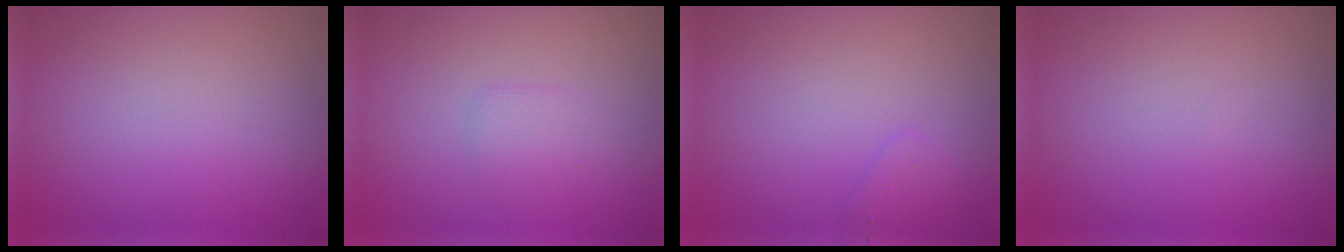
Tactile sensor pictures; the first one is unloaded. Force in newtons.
{"total": 1.3, "press": 1.2, "slide": 0.0}
{"total": 1.1, "press": 1.1, "slide": 0.0}
{"total": 0.0}